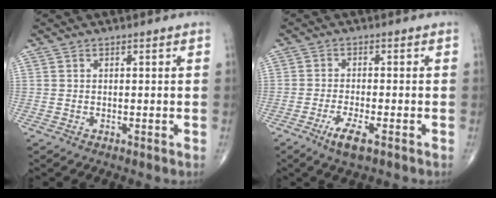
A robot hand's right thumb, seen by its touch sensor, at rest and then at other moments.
{"total": 4.6, "force": [-2.5, 0.8, 3.8], "torque": [-0.081, 0.000, -0.045]}